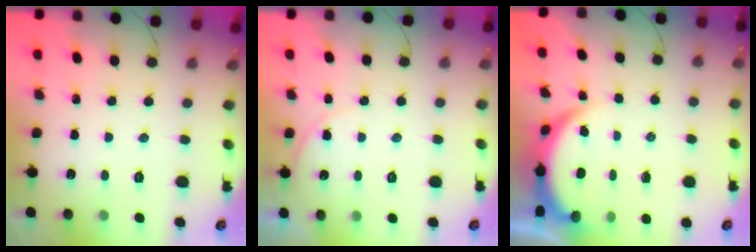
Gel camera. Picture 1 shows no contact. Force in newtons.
{"total": 4.5, "press": 4.5, "slide": 0.6}
{"total": 4.4, "press": 4.3, "slide": 1.1}